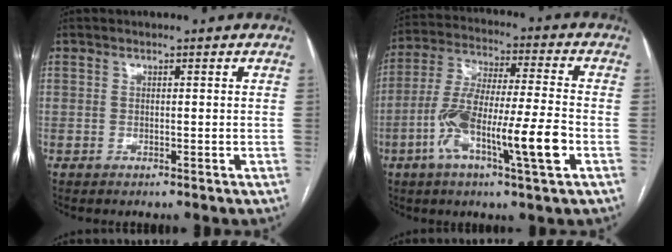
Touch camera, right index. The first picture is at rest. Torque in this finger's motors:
{"motor_torque": [1.14, -0.28, 0.49, 0.21]}